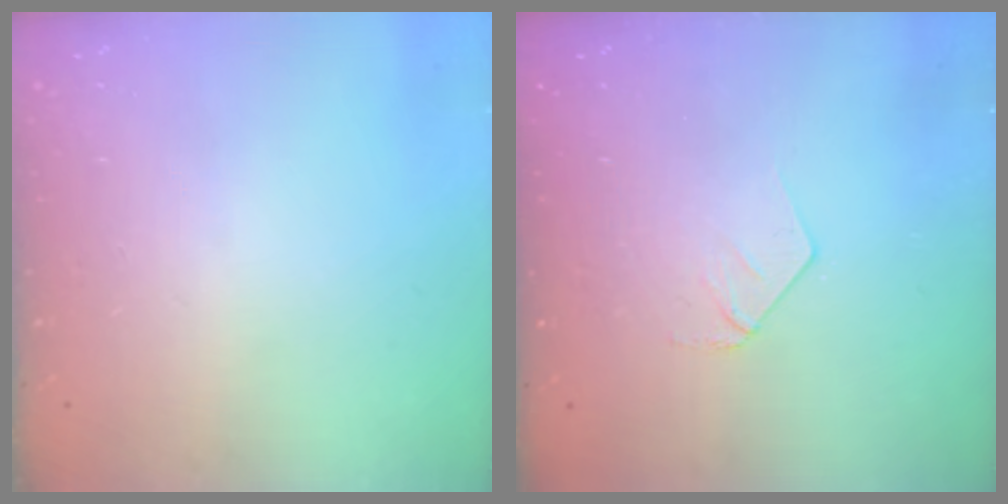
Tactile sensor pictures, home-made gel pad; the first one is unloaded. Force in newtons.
{"total": 4.0, "press": 4.0, "slide": 0.3}